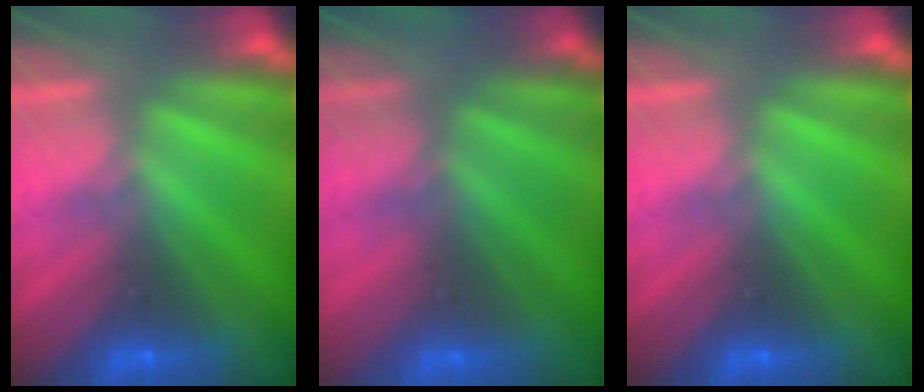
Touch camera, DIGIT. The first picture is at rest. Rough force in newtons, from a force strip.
{"total": 2.5}
{"total": 0.0}